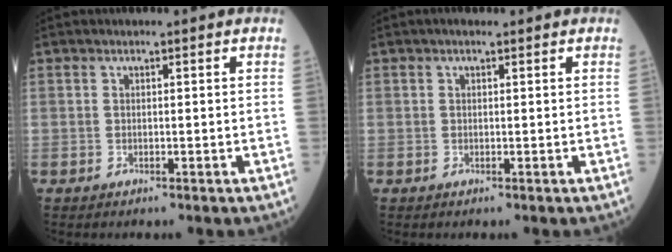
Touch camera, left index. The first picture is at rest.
{"total": 0.8, "force": [0.6, 0.3, 0.5], "torque": [-0.014, 0.005, 0.007]}